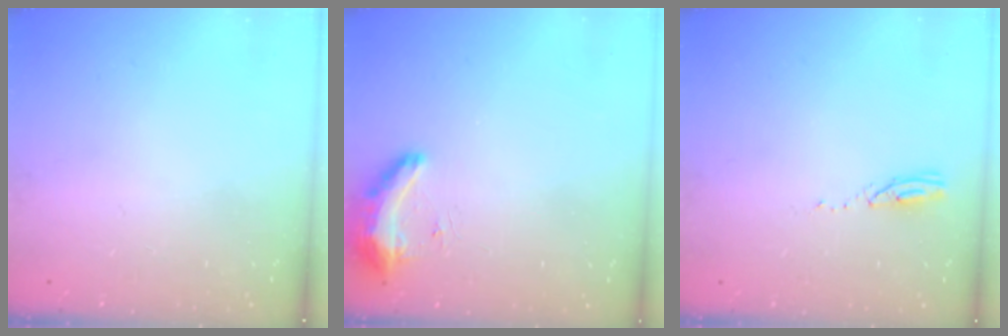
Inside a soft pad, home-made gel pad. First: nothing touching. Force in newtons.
{"total": 17.3, "press": 10.6, "slide": 13.6}
{"total": 3.4, "press": 3.3, "slide": 0.3}